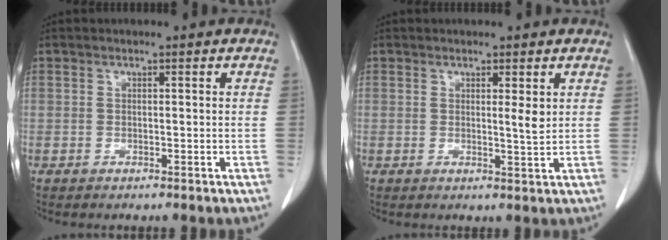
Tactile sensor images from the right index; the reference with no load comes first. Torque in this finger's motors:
{"motor_torque": [-0.03, 0.13, 0.02, 0.02]}